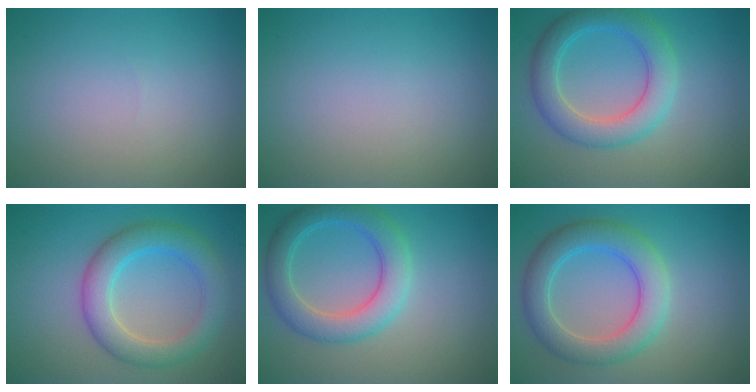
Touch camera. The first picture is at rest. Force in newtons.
{"total": 0.0}
{"total": 5.1, "press": 5.0, "slide": 0.3}
{"total": 5.2, "press": 5.2, "slide": 0.1}
{"total": 4.8, "press": 4.8, "slide": 0.2}
{"total": 5.4, "press": 5.3, "slide": 0.3}